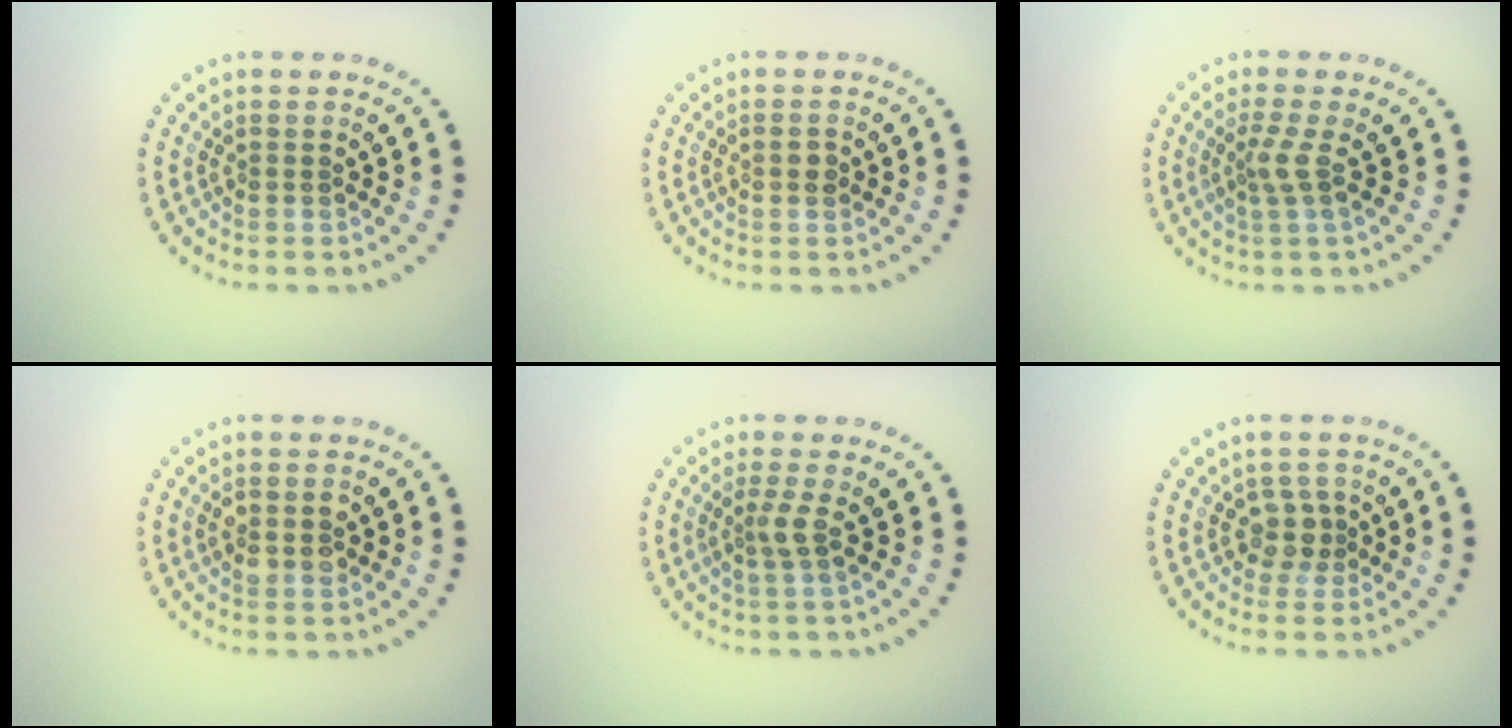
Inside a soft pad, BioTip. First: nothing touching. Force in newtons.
{"total": 1.0, "press": 1.0, "slide": 0.3}
{"total": 2.0, "press": 1.4, "slide": 1.5}
{"total": 2.4, "press": 2.4, "slide": 0.2}
{"total": 1.9, "press": 1.4, "slide": 1.2}
{"total": 2.0, "press": 1.7, "slide": 1.1}